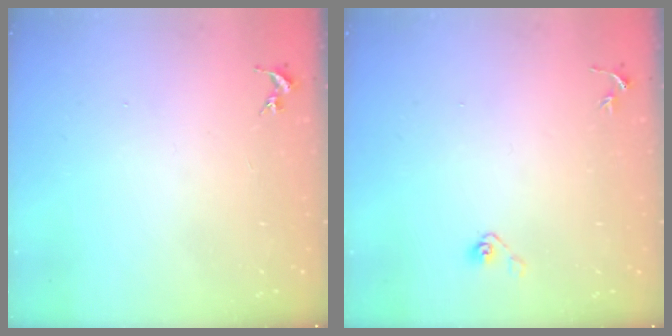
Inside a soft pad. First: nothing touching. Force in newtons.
{"total": 4.0, "press": 3.4, "slide": 2.0}